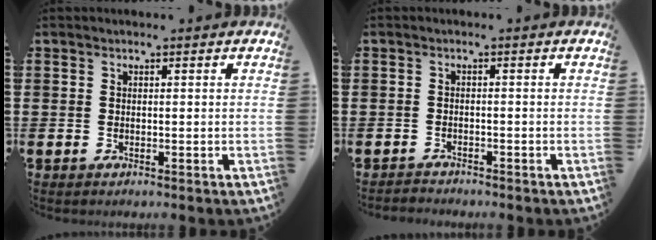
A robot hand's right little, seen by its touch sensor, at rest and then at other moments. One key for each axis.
{"total": 1.1, "fx": -1.1, "fy": 0.1, "fz": -0.2, "tx": 0.000, "ty": 0.003, "tz": -0.024}